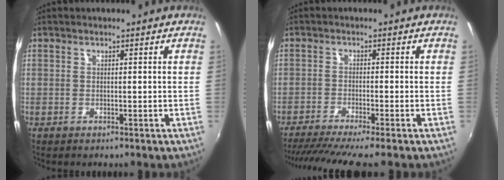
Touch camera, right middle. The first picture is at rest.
{"total": 8.2, "force": [-7.0, -0.9, 4.2], "torque": [-0.094, -0.026, -0.115]}